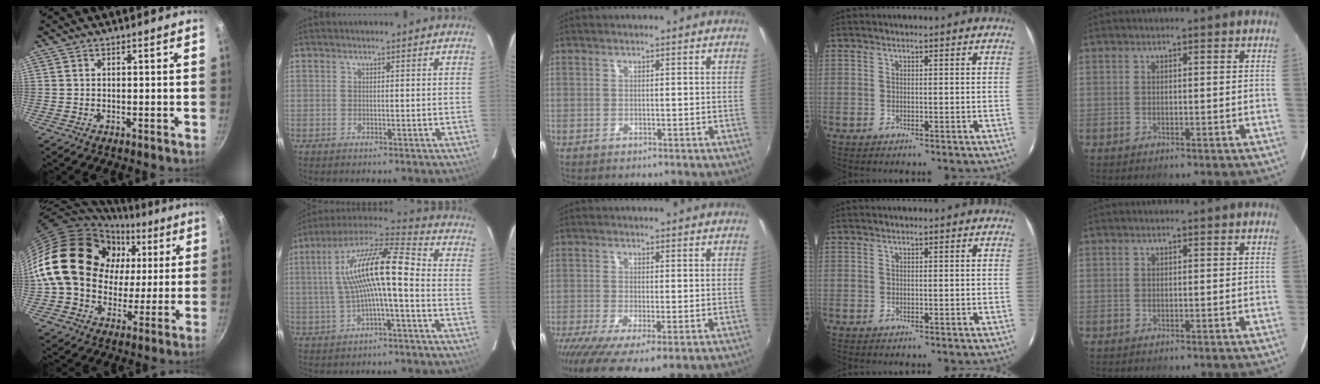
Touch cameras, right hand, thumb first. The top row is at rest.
{"thumb": {"total": 24.2, "force": [4.1, 19.5, 13.8], "torque": [-0.231, 0.031, 0.075]}, "index": {"total": 14.3, "force": [-0.3, 2.5, 14.1], "torque": [-0.263, 0.029, -0.008]}, "middle": {"total": 10.5, "force": [-5.2, 2.9, 8.6], "torque": [-0.176, -0.047, -0.087]}}